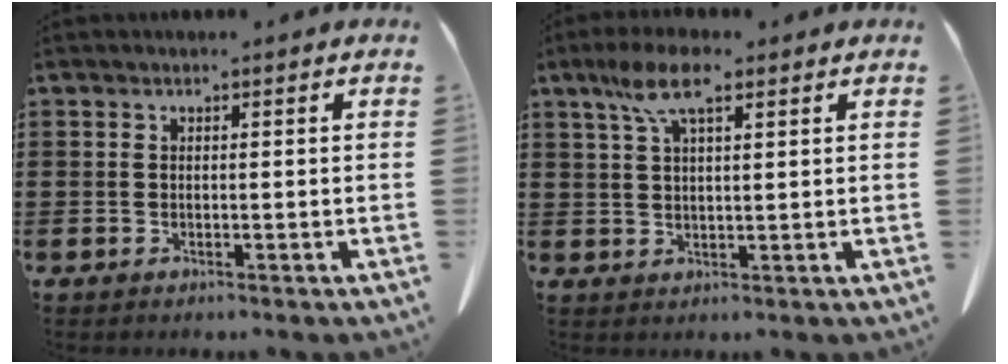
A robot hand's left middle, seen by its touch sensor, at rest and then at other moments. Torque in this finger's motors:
{"motor_torque": [2.14, 0.00, 0.33, 0.13]}